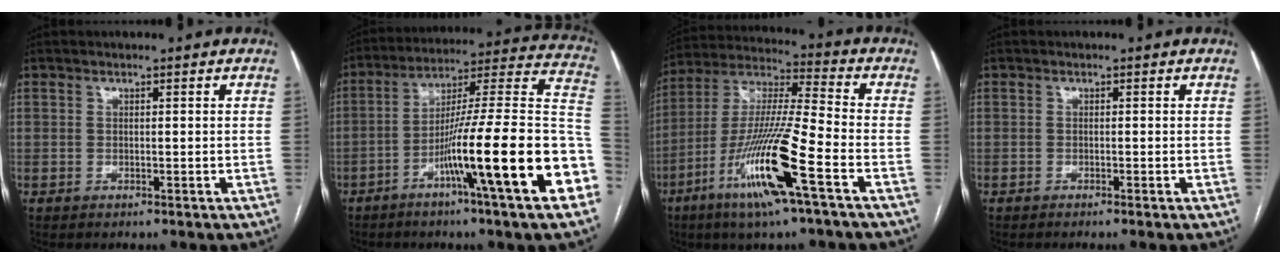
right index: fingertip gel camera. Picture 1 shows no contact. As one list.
[{"total": 23.4, "force": [-8.9, 0.0, 21.7], "torque": [-0.262, -0.001, -0.145]}, {"total": 16.9, "force": [-7.7, 0.1, 15.1], "torque": [-0.310, -0.021, -0.147]}, {"total": 0.6, "force": [-0.4, -0.2, 0.3], "torque": [-0.006, 0.001, -0.009]}]